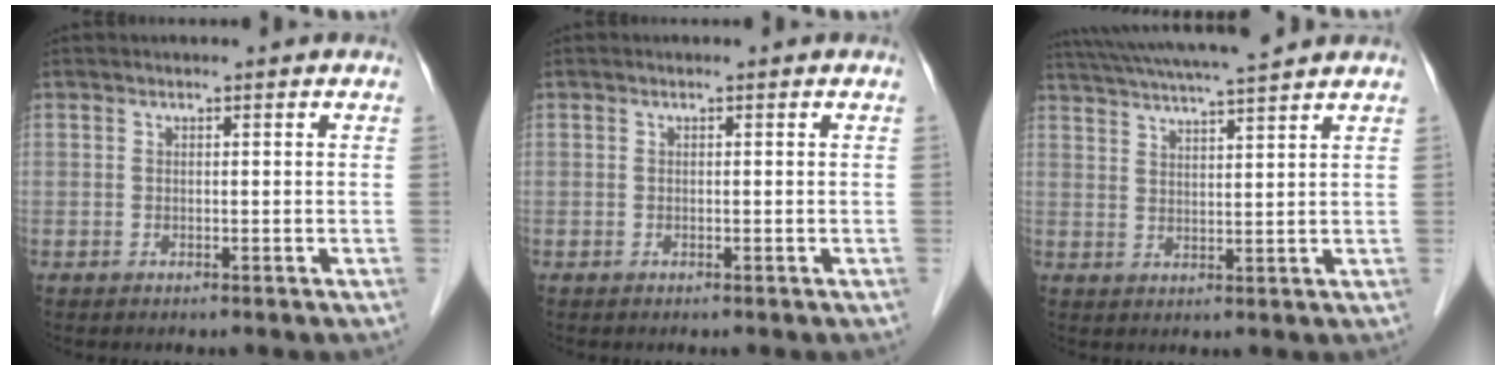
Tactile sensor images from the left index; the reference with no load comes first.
{"total": 0.0}
{"total": 12.6, "force": [11.2, -0.3, 5.7], "torque": [-0.106, 0.025, 0.172]}